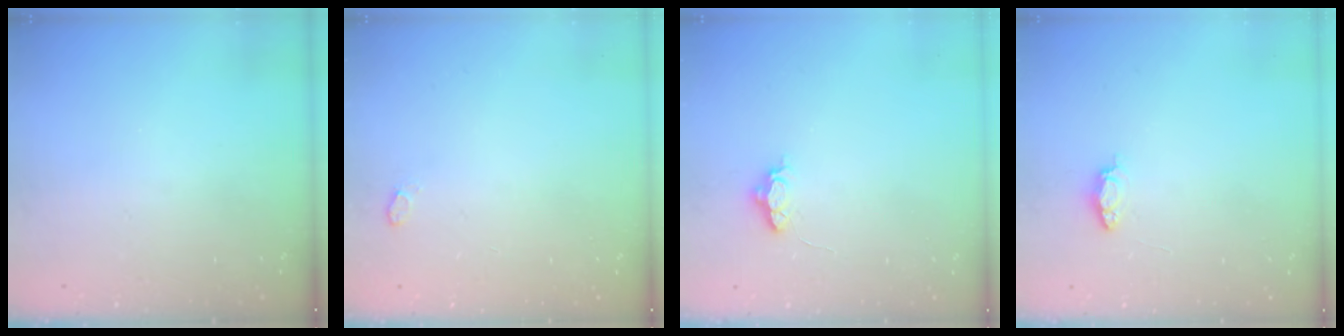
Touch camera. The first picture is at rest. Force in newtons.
{"total": 6.5, "press": 3.5, "slide": 5.5}
{"total": 5.1, "press": 5.0, "slide": 0.4}
{"total": 3.7, "press": 3.6, "slide": 0.4}